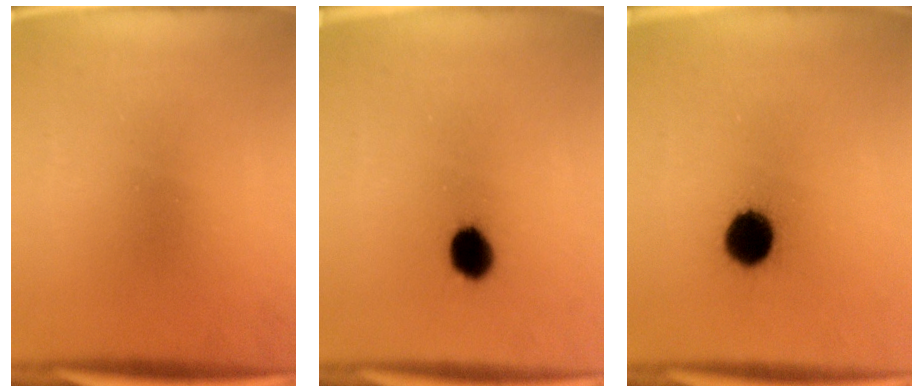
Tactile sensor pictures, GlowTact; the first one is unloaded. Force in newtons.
{"total": 6.1}
{"total": 9.5}